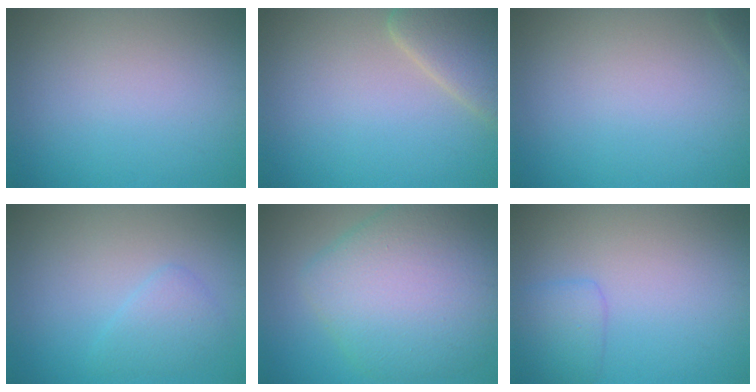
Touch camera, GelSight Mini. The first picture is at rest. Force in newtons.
{"total": 4.8, "press": 4.8, "slide": 0.5}
{"total": 0.5, "press": 0.5, "slide": 0.1}
{"total": 2.0, "press": 2.0, "slide": 0.1}
{"total": 9.3, "press": 9.2, "slide": 0.2}
{"total": 2.0, "press": 1.9, "slide": 0.1}